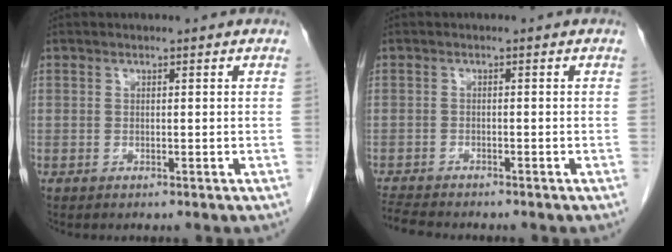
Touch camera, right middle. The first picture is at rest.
{"total": 5.1, "force": [-4.8, 0.6, 1.6], "torque": [-0.034, -0.016, -0.082]}